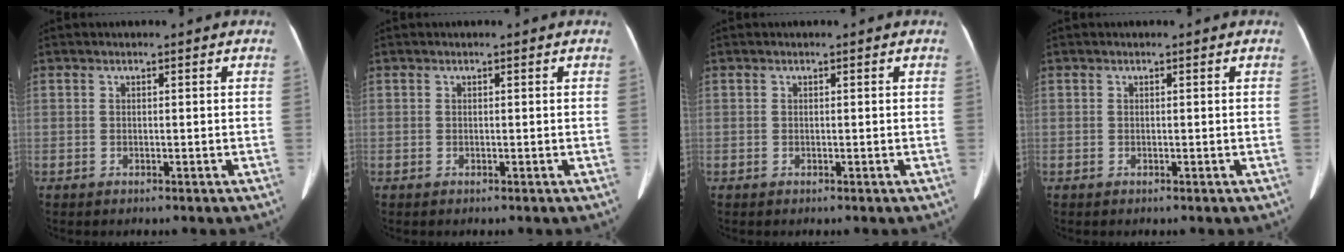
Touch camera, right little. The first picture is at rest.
{"total": 0.0}
{"total": 0.0}
{"total": 0.0}